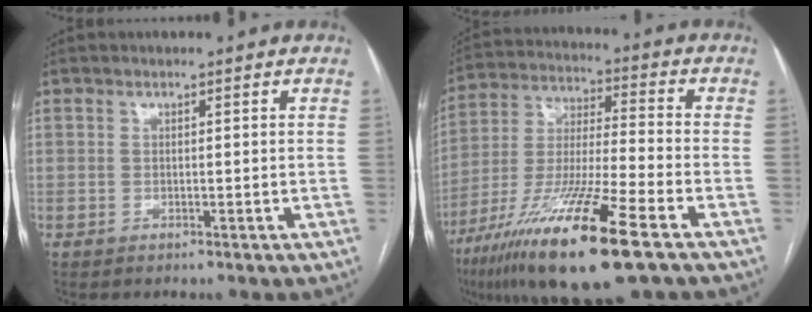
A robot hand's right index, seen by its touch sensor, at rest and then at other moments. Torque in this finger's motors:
{"motor_torque": [1.14, -1.00, 1.05, 0.21]}